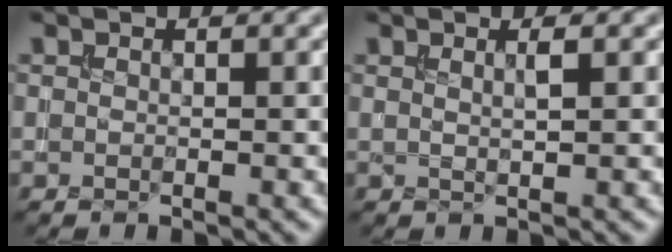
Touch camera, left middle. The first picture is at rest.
{"total": 1.4, "force": [0.6, 0.4, 1.2], "torque": [-0.016, 0.002, 0.006]}